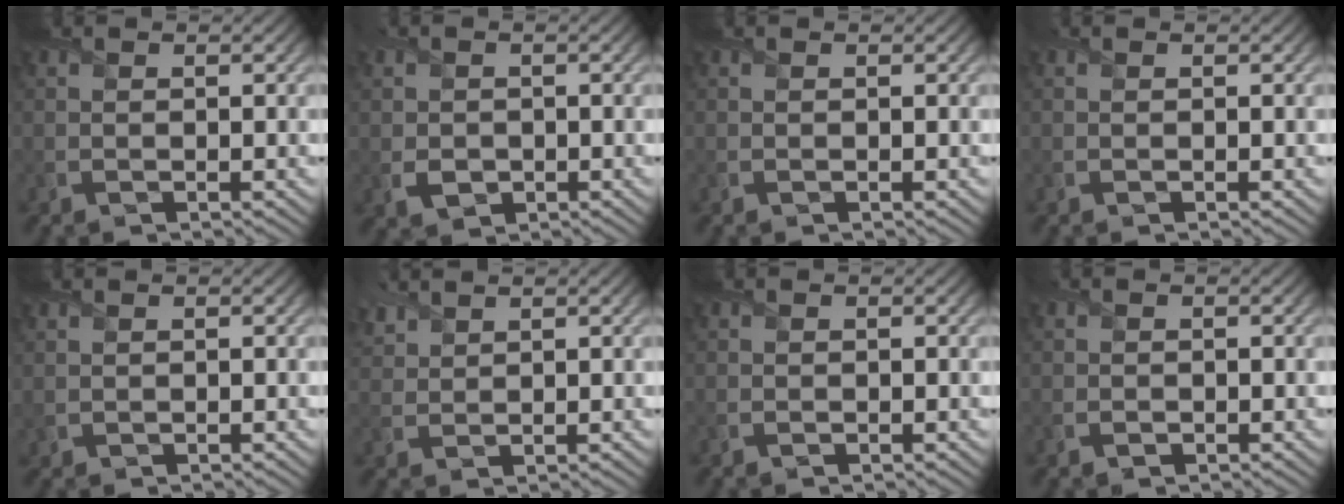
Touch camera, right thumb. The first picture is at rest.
{"total": 2.5, "force": [-0.5, 2.2, 1.1], "torque": [-0.025, -0.009, -0.009]}
{"total": 0.0}
{"total": 0.0}
{"total": 0.7, "force": [0.5, 0.3, 0.3], "torque": [-0.014, 0.001, 0.016]}
{"total": 2.9, "force": [2.6, 0.9, 1.0], "torque": [-0.030, 0.012, 0.060]}
{"total": 0.0}
{"total": 0.9, "force": [-0.4, 0.7, 0.4], "torque": [-0.005, -0.008, -0.008]}